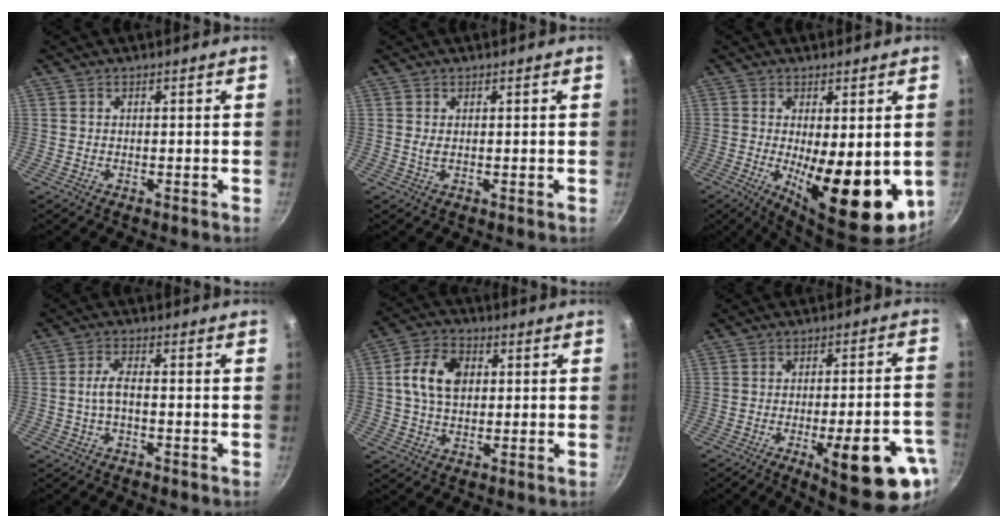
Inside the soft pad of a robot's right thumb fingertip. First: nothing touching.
{"total": 1.1, "force": [0.3, 0.4, 1.0], "torque": [-0.020, -0.004, 0.004]}
{"total": 15.5, "force": [-2.0, 5.4, 14.4], "torque": [-0.186, -0.019, -0.017]}
{"total": 3.7, "force": [-0.9, 1.3, 3.3], "torque": [-0.072, 0.017, -0.024]}
{"total": 9.8, "force": [1.6, 6.9, 6.7], "torque": [-0.106, 0.012, 0.017]}
{"total": 18.4, "force": [-7.1, 5.0, 16.2], "torque": [-0.185, 0.019, -0.089]}